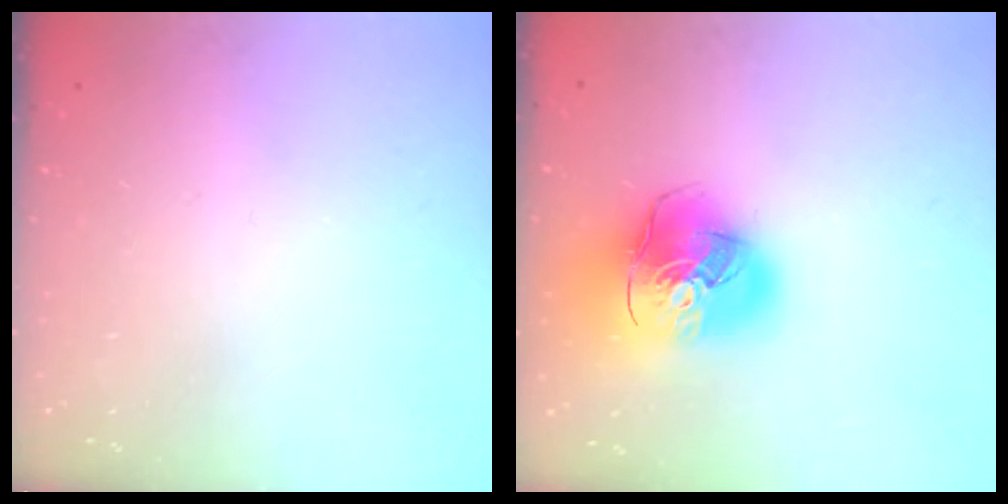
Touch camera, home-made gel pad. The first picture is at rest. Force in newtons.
{"total": 19.7, "press": 19.5, "slide": 2.7}